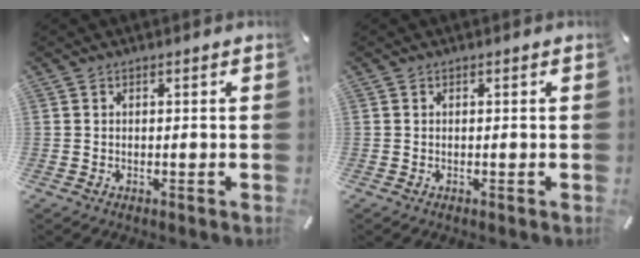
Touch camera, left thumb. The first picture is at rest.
{"total": 0.0}